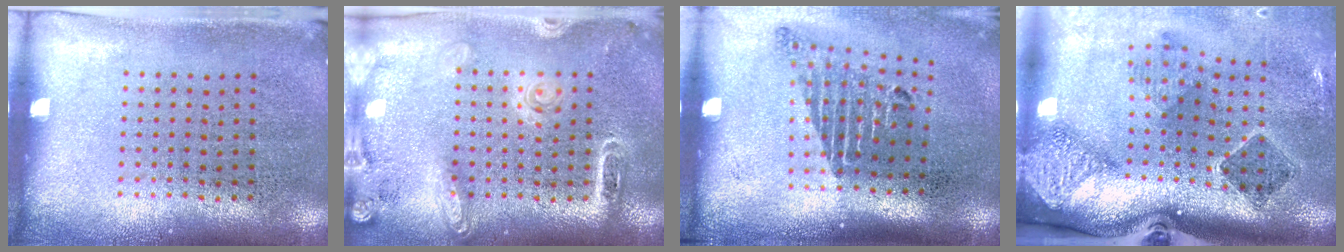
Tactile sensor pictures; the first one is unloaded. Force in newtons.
{"total": 1.9, "press": 1.7, "slide": 0.9}
{"total": 1.8, "press": 1.3, "slide": 1.3}
{"total": 2.5, "press": 1.7, "slide": 1.8}